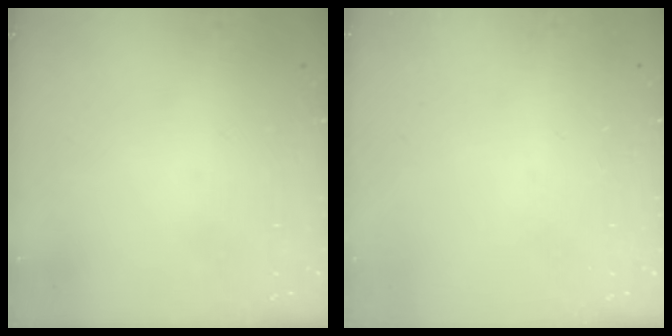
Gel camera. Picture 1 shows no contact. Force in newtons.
{"total": 0.0}